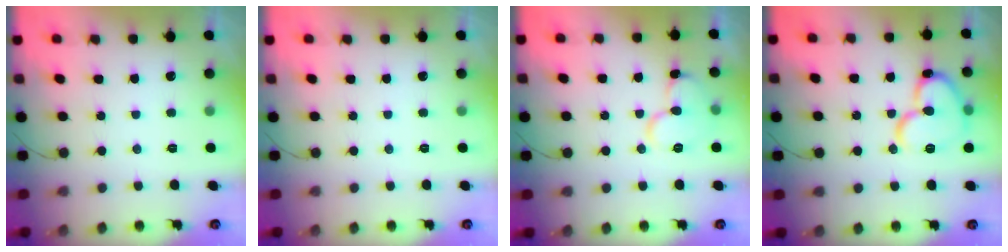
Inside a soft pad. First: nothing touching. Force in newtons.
{"total": 0.0}
{"total": 11.4, "press": 11.3, "slide": 1.2}
{"total": 14.3, "press": 14.2, "slide": 1.8}